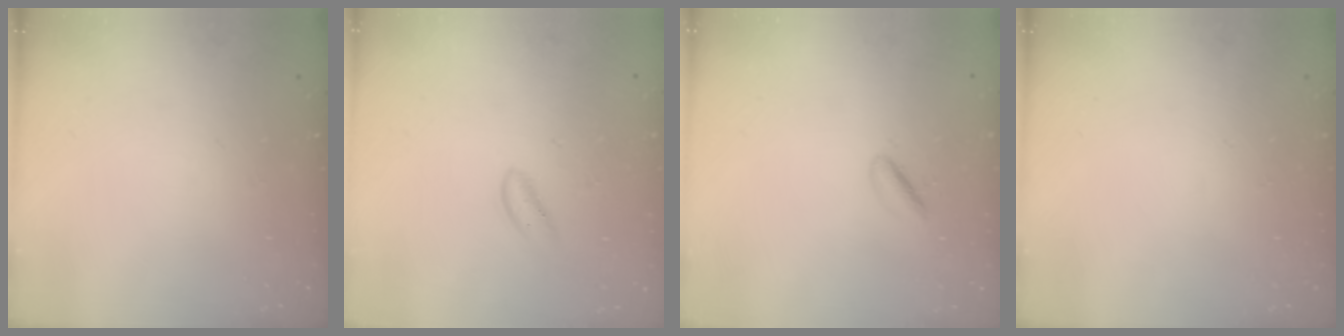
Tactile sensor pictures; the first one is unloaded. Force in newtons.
{"total": 1.3, "press": 1.3, "slide": 0.3}
{"total": 2.5, "press": 2.3, "slide": 1.0}
{"total": 0.0}